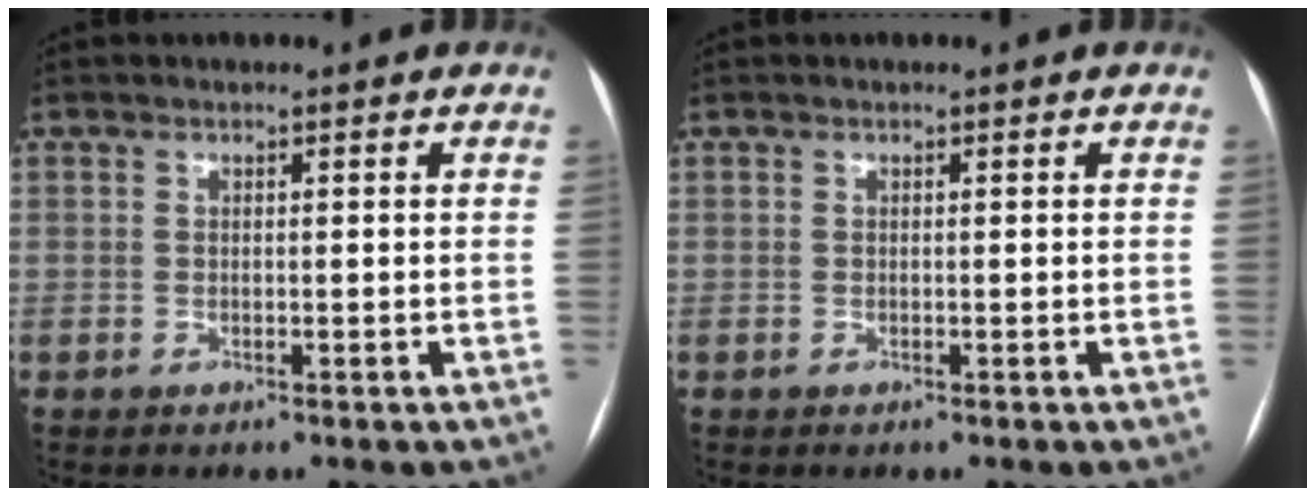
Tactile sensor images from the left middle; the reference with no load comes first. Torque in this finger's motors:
{"motor_torque": [-0.04, 0.06, 0.00, 0.01]}